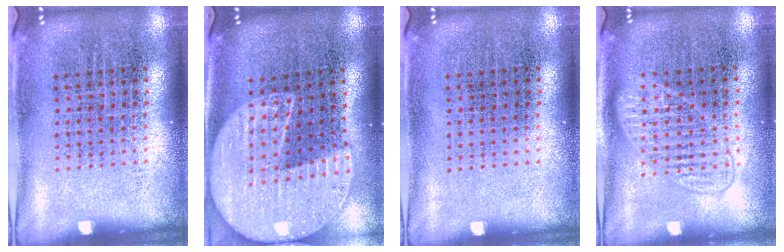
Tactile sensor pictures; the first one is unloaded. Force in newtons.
{"total": 2.2, "press": 1.9, "slide": 1.1}
{"total": 0.0}
{"total": 1.4, "press": 1.3, "slide": 0.4}